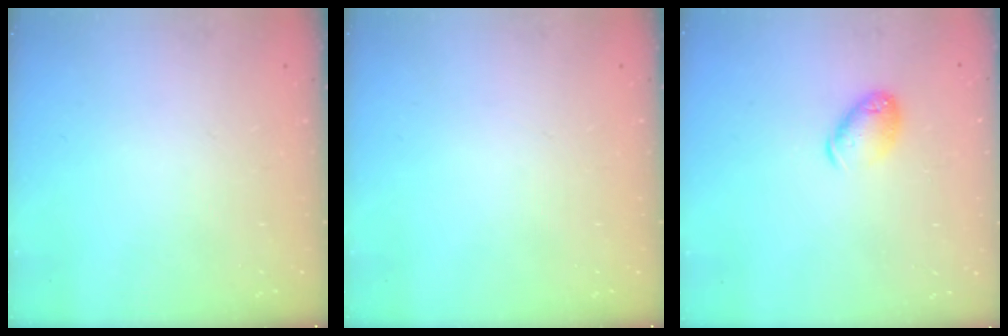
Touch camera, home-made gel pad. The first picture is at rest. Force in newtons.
{"total": 0.0}
{"total": 9.6, "press": 9.4, "slide": 1.5}